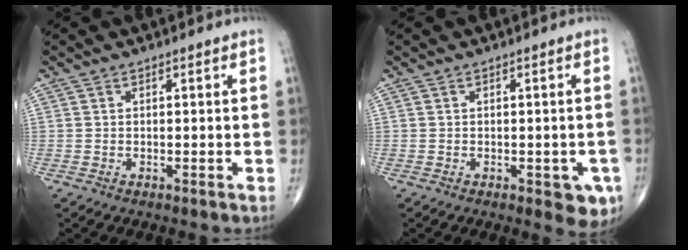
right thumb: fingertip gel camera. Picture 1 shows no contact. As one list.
[{"total": 4.7, "force": [-1.8, 2.1, 3.9], "torque": [-0.021, -0.002, -0.018]}]